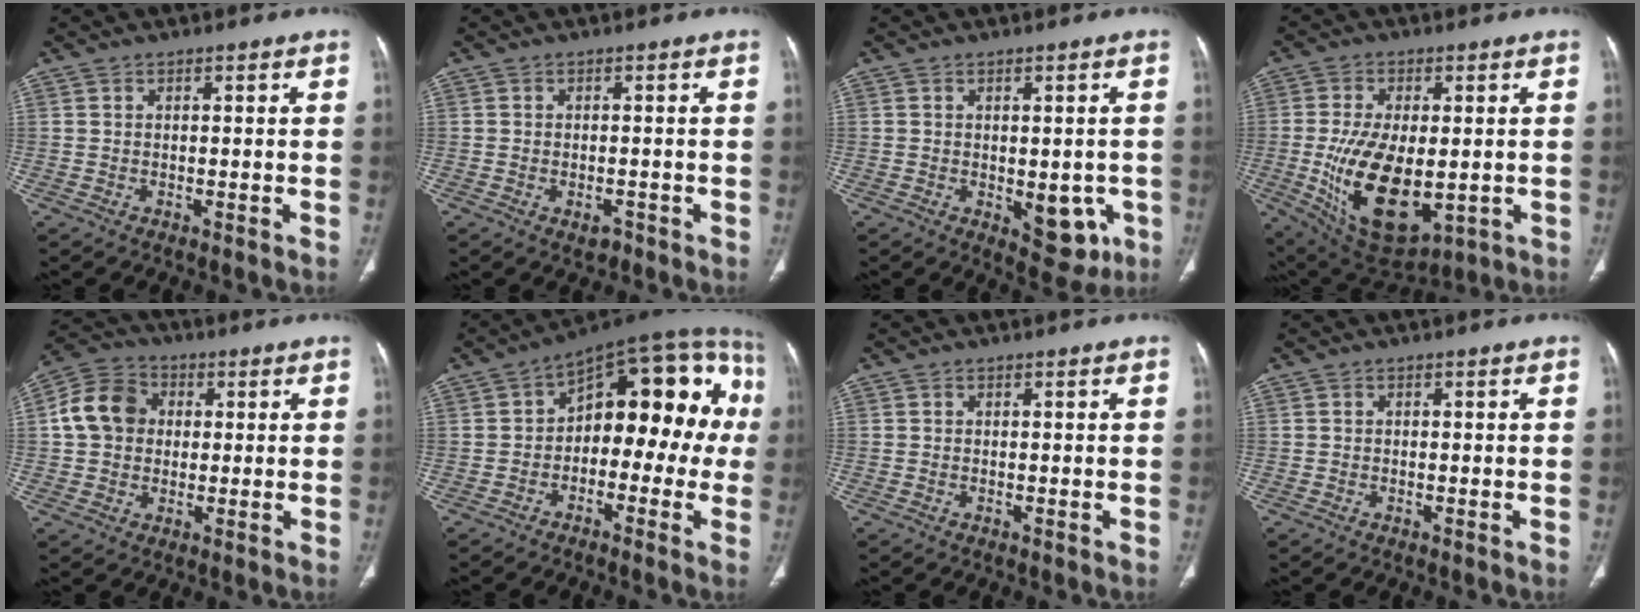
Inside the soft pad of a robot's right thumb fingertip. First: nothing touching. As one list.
[{"total": 1.9, "force": [-1.0, 1.1, 1.1], "torque": [-0.012, 0.007, -0.009]}, {"total": 8.0, "force": [-2.1, 4.6, 6.1], "torque": [-0.040, -0.006, -0.017]}, {"total": 17.6, "force": [-2.5, 9.2, 14.7], "torque": [-0.262, -0.021, -0.016]}, {"total": 10.1, "force": [1.3, 8.5, 5.3], "torque": [-0.086, 0.019, 0.012]}, {"total": 19.4, "force": [0.1, 11.0, 16.0], "torque": [-0.159, 0.052, -0.013]}, {"total": 0.0}, {"total": 0.0}]